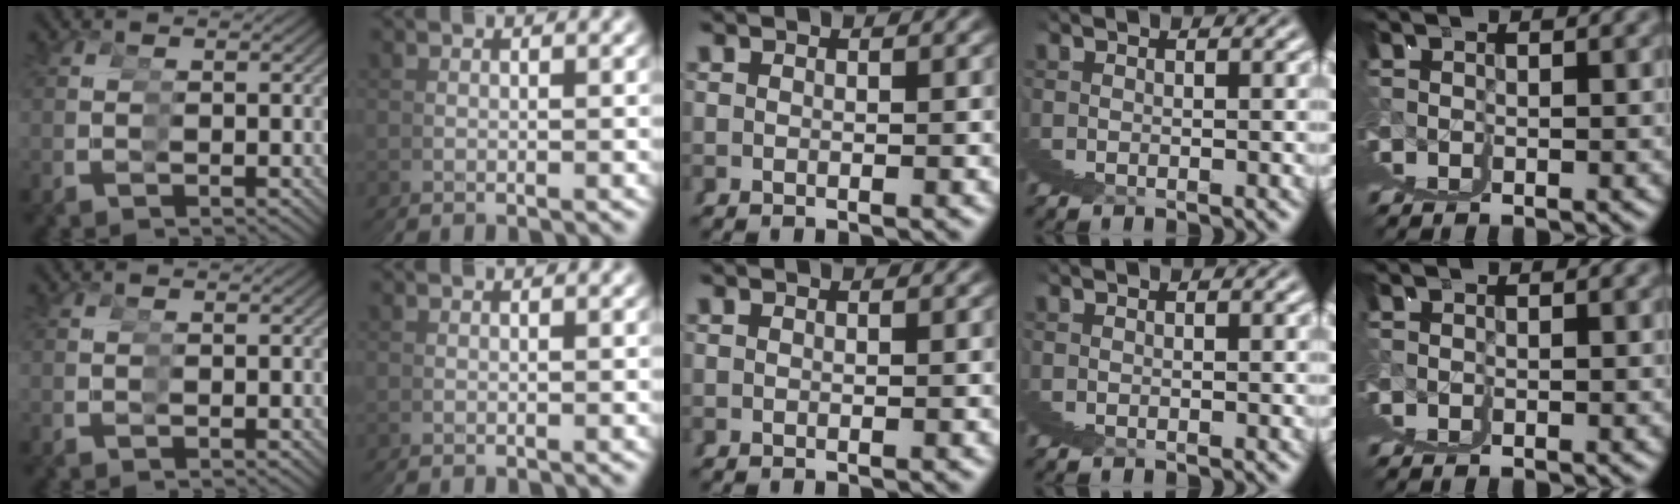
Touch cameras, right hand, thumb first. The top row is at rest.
{}